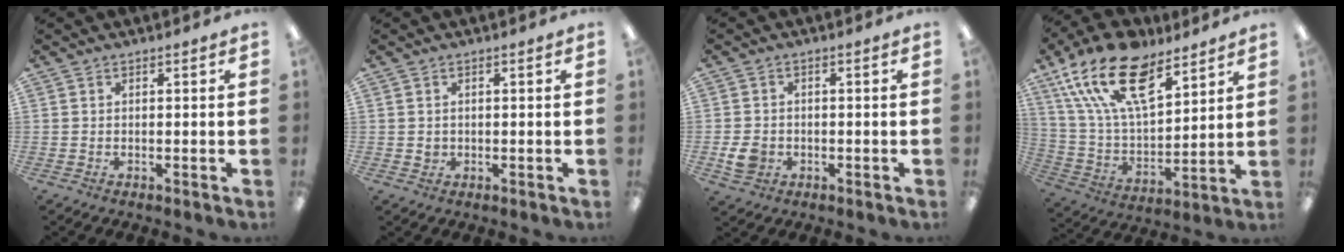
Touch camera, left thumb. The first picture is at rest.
{"total": 1.3, "force": [0.0, 1.3, 0.1], "torque": [-0.004, 0.005, -0.001]}
{"total": 4.6, "force": [-1.4, 3.8, 2.1], "torque": [-0.044, -0.003, -0.027]}
{"total": 21.5, "force": [13.3, 10.1, 13.5], "torque": [-0.263, -0.071, 0.239]}